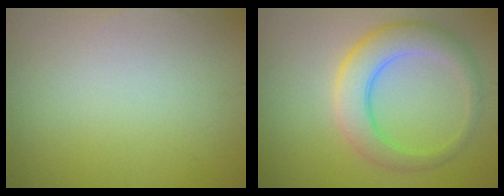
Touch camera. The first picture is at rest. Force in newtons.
{"total": 5.4, "press": 5.4, "slide": 0.1}